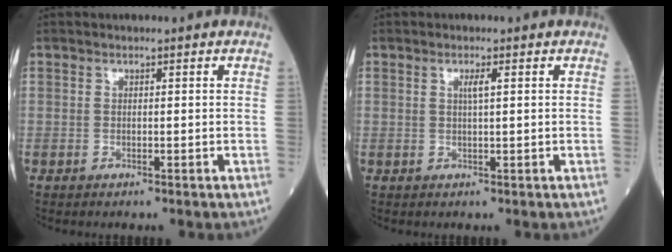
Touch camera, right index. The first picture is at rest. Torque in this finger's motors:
{"motor_torque": [0.11, 0.10, 0.00, 0.02]}